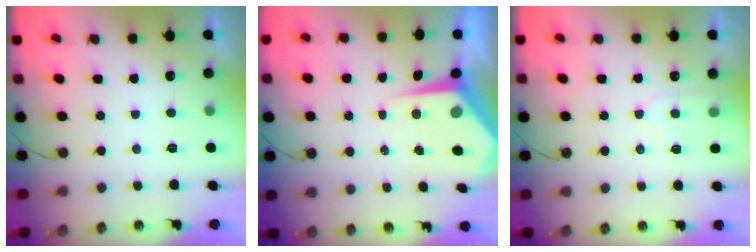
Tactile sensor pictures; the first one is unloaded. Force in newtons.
{"total": 6.2, "press": 6.2, "slide": 0.5}
{"total": 6.2, "press": 6.1, "slide": 0.6}